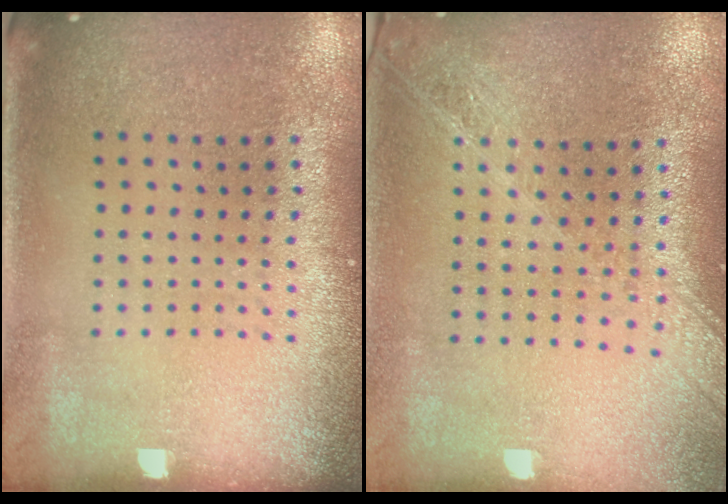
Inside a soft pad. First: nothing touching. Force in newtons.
{"total": 2.1, "press": 1.8, "slide": 1.0}